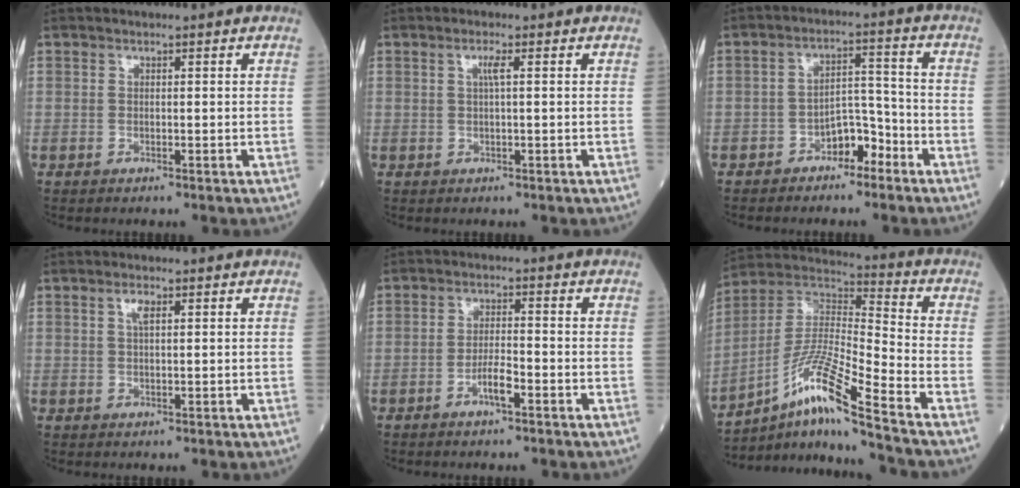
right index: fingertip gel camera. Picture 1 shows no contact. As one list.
[{"total": 1.5, "force": [0.4, -0.1, 1.4], "torque": [-0.029, 0.001, 0.005]}, {"total": 5.4, "force": [-3.7, 2.5, 3.1], "torque": [-0.046, 0.023, -0.062]}, {"total": 1.7, "force": [0.7, 0.4, 1.5], "torque": [-0.030, 0.002, 0.013]}, {"total": 3.4, "force": [-1.9, 0.5, 2.8], "torque": [-0.051, 0.003, -0.036]}, {"total": 13.9, "force": [-9.0, -0.7, 10.6], "torque": [-0.213, 0.003, -0.165]}]